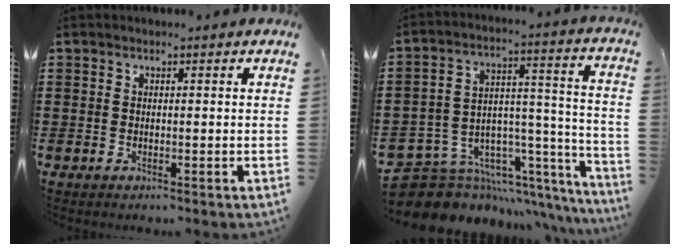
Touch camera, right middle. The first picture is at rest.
{"total": 7.4, "force": [-6.1, 4.1, 1.3], "torque": [-0.037, -0.017, -0.107]}